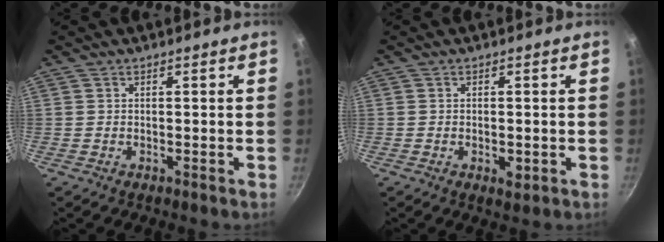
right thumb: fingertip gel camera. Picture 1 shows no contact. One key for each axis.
{"total": 2.5, "fx": -0.6, "fy": 1.3, "fz": 2.1, "tx": -0.035, "ty": -0.004, "tz": -0.009}